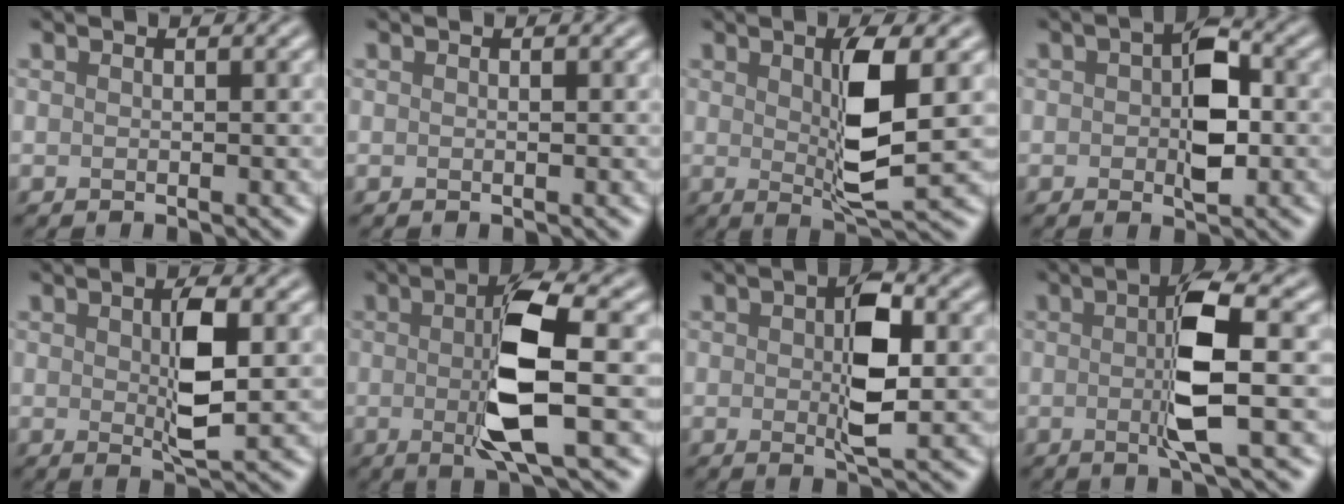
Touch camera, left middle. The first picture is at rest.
{"total": 0.0}
{"total": 5.6, "force": [0.8, 1.2, 5.4], "torque": [-0.098, -0.008, 0.015]}
{"total": 5.1, "force": [0.0, 2.6, 4.4], "torque": [-0.063, 0.003, -0.002]}
{"total": 4.3, "force": [0.4, 1.2, 4.1], "torque": [-0.074, -0.001, 0.008]}
{"total": 7.2, "force": [-0.2, 1.5, 7.0], "torque": [-0.129, -0.005, -0.005]}
{"total": 5.3, "force": [0.1, 2.1, 4.8], "torque": [-0.080, 0.003, 0.001]}
{"total": 5.7, "force": [-0.1, 0.9, 5.7], "torque": [-0.107, 0.000, -0.003]}